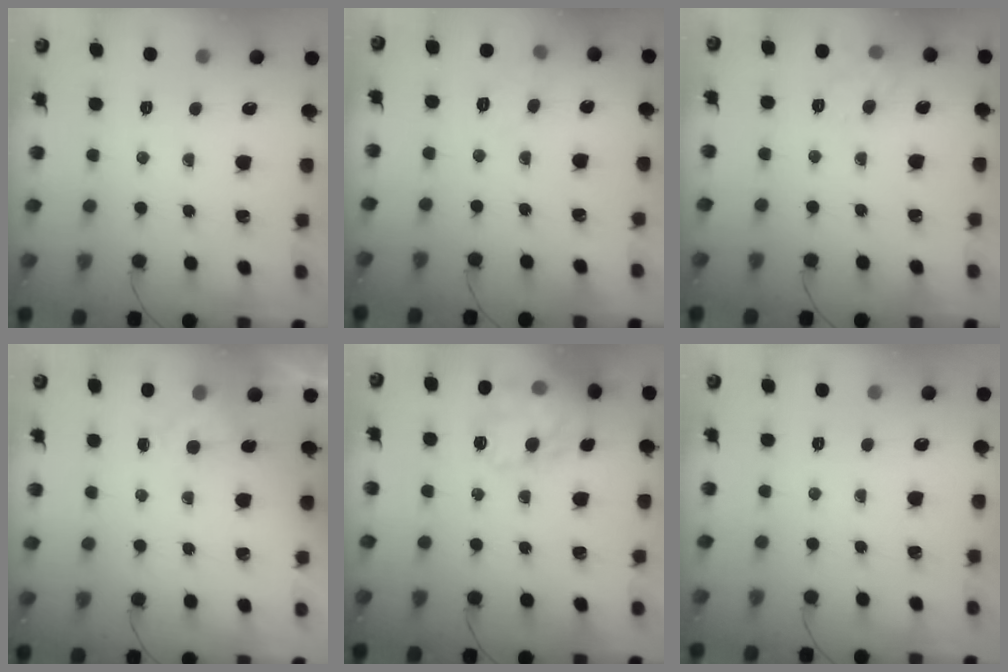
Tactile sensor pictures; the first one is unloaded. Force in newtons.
{"total": 7.6, "press": 7.5, "slide": 1.6}
{"total": 8.9, "press": 8.8, "slide": 1.2}
{"total": 4.4, "press": 4.2, "slide": 1.2}
{"total": 17.4, "press": 17.3, "slide": 1.6}
{"total": 0.0}